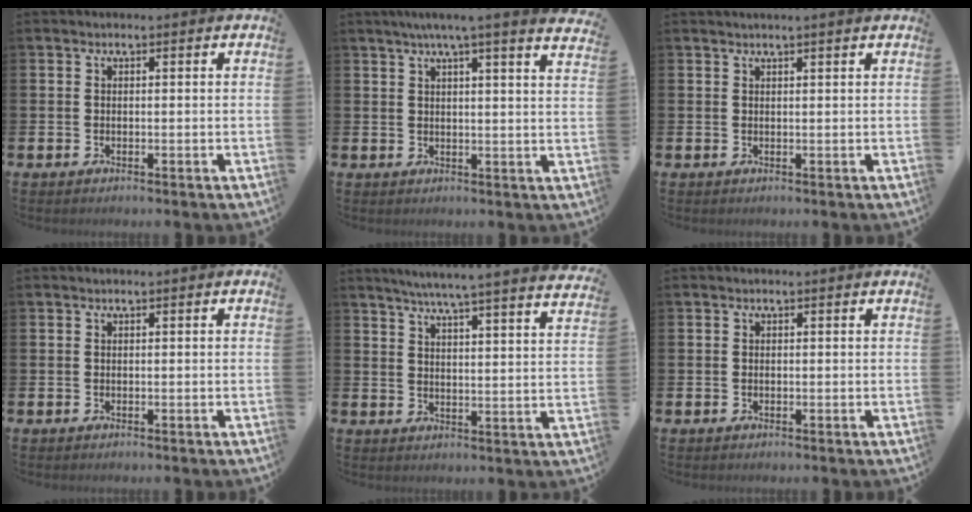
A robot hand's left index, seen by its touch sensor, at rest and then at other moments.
{"total": 4.6, "force": [4.0, -0.7, 2.2], "torque": [-0.043, -0.017, 0.066]}
{"total": 0.9, "force": [0.8, -0.2, 0.3], "torque": [0.000, -0.002, 0.014]}
{"total": 0.0}
{"total": 6.0, "force": [5.7, -0.8, 1.9], "torque": [-0.045, -0.041, 0.093]}
{"total": 0.0}